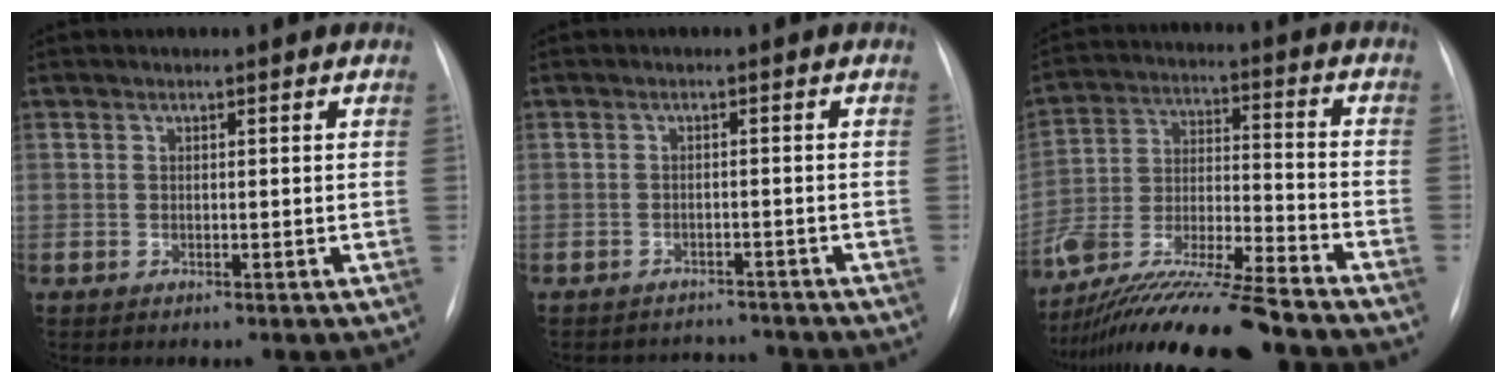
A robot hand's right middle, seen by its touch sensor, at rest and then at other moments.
{"total": 5.1, "force": [-4.9, 1.2, -0.4], "torque": [0.006, 0.010, -0.063]}
{"total": 21.8, "force": [-18.4, 1.0, 11.6], "torque": [-0.220, -0.029, -0.324]}